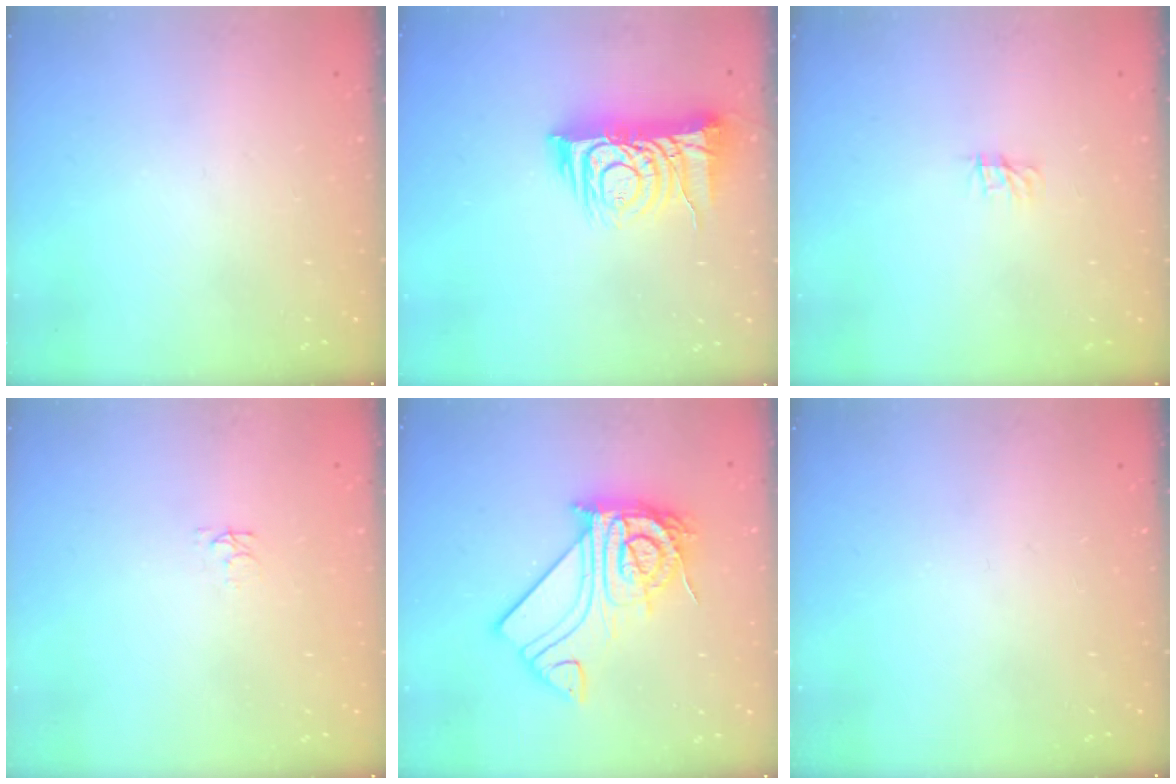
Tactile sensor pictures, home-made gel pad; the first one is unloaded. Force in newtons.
{"total": 12.2, "press": 12.1, "slide": 1.3}
{"total": 0.0}
{"total": 3.4, "press": 3.4, "slide": 0.4}
{"total": 21.6, "press": 21.6, "slide": 2.0}
{"total": 0.0}